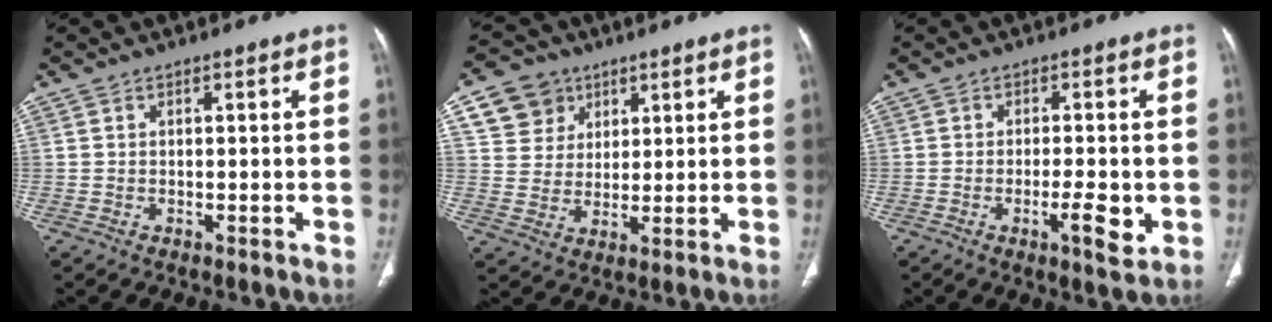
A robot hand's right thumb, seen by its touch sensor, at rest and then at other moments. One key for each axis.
{"total": 9.0, "fx": 4.4, "fy": 7.6, "fz": 2.0, "tx": -0.007, "ty": -0.014, "tz": 0.082}
{"total": 5.7, "fx": -1.5, "fy": 1.5, "fz": 5.2, "tx": -0.079, "ty": -0.005, "tz": -0.022}